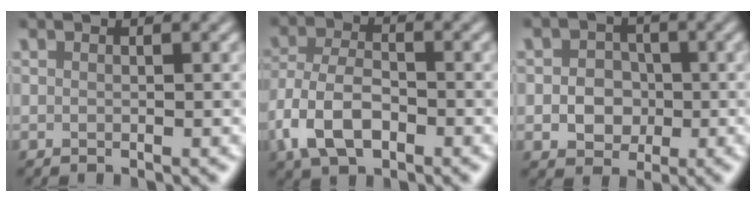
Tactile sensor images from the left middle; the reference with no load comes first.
{"total": 5.7, "force": [-2.5, 3.2, 4.0], "torque": [-0.084, -0.002, -0.056]}
{"total": 3.4, "force": [-0.5, 2.9, 1.7], "torque": [-0.008, -0.003, -0.019]}